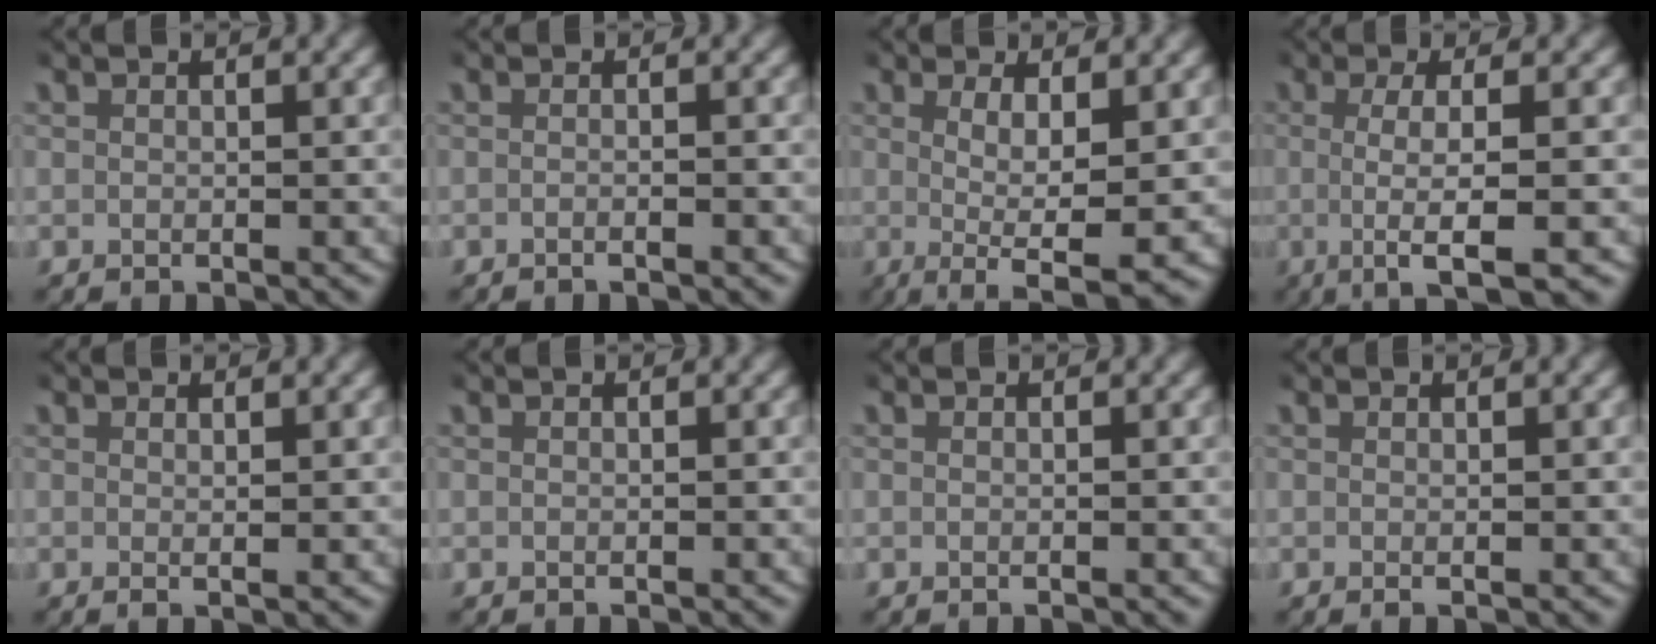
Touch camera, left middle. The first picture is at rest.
{"total": 0.8, "force": [-0.6, -0.3, 0.4], "torque": [-0.011, 0.001, -0.013]}
{"total": 6.2, "force": [-3.0, 1.4, 5.3], "torque": [-0.091, -0.033, -0.031]}
{"total": 5.8, "force": [-2.6, 0.6, 5.1], "torque": [-0.088, -0.015, -0.034]}
{"total": 0.9, "force": [0.4, -0.3, 0.8], "torque": [-0.016, -0.005, 0.007]}
{"total": 0.0}
{"total": 0.0}
{"total": 0.5, "force": [0.1, -0.2, 0.5], "torque": [-0.008, -0.002, 0.003]}